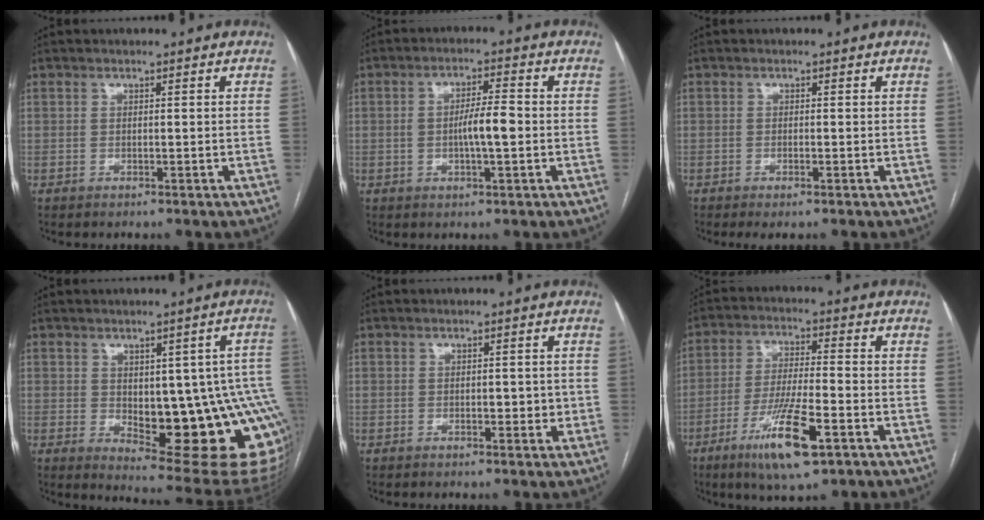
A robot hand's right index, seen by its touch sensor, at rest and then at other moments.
{"total": 5.3, "force": [-0.6, 1.0, 5.2], "torque": [-0.093, 0.007, -0.009]}
{"total": 1.4, "force": [-0.8, 0.2, 1.1], "torque": [-0.017, -0.003, -0.011]}
{"total": 19.7, "force": [-3.1, 6.7, 18.3], "torque": [-0.149, 0.013, -0.012]}
{"total": 0.7, "force": [-0.1, 0.3, 0.6], "torque": [-0.009, 0.000, -0.003]}
{"total": 11.8, "force": [-6.0, 1.6, 10.0], "torque": [-0.188, -0.021, -0.104]}